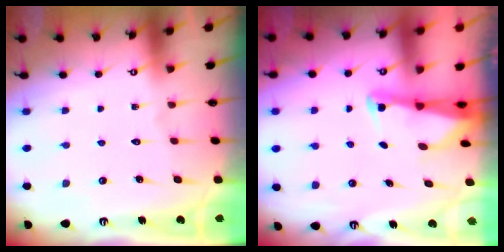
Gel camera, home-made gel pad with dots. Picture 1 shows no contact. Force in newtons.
{"total": 2.7, "press": 2.7, "slide": 0.2}